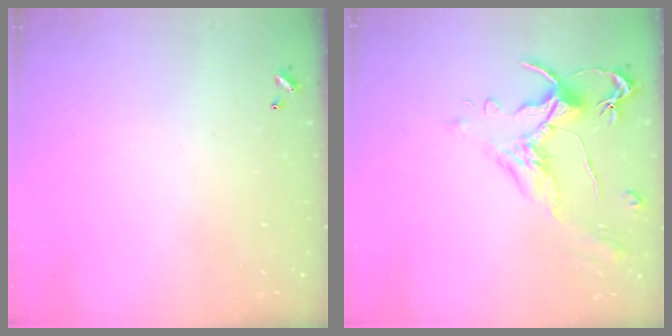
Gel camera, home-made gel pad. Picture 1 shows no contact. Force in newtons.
{"total": 1.5, "press": 1.0, "slide": 1.1}